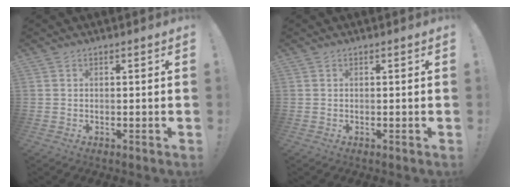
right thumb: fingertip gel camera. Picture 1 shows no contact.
{"total": 0.0}